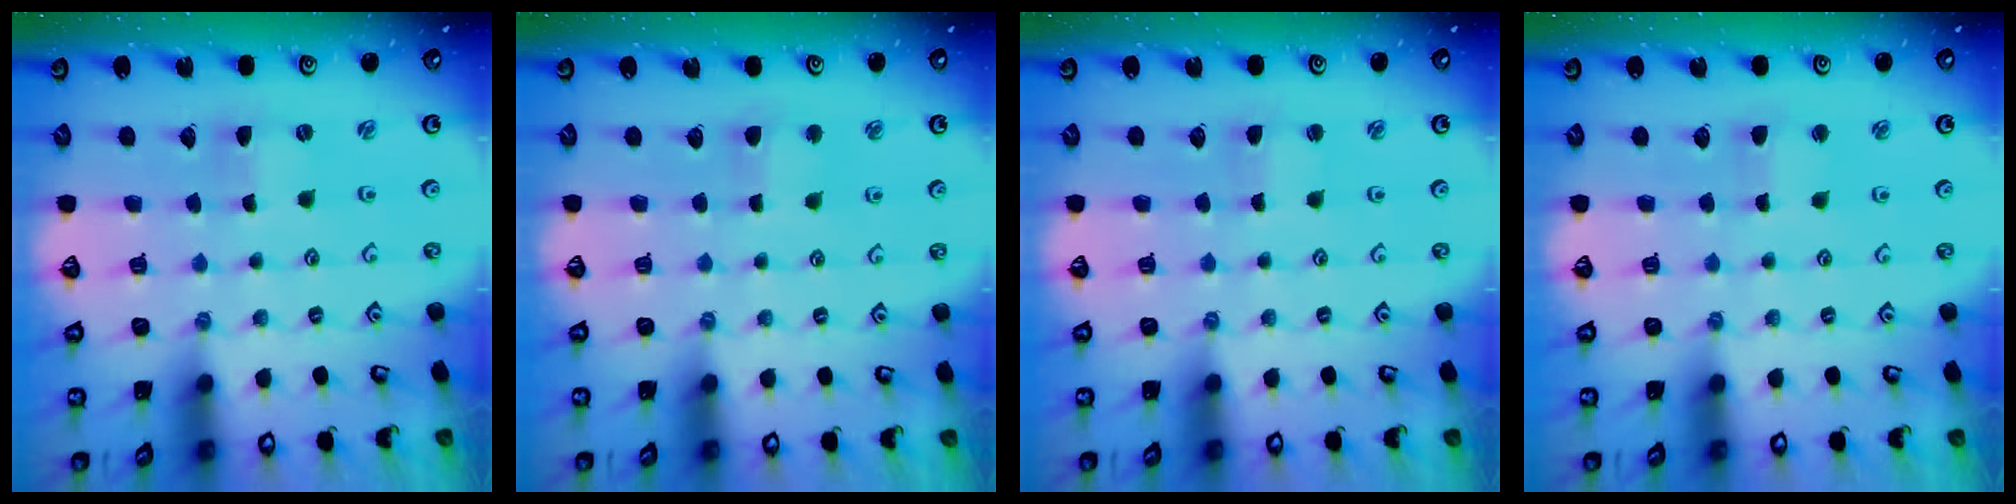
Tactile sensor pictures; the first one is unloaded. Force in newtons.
{"total": 3.9, "press": 3.8, "slide": 0.4}
{"total": 0.7, "press": 0.7, "slide": 0.1}
{"total": 3.0, "press": 2.9, "slide": 0.6}